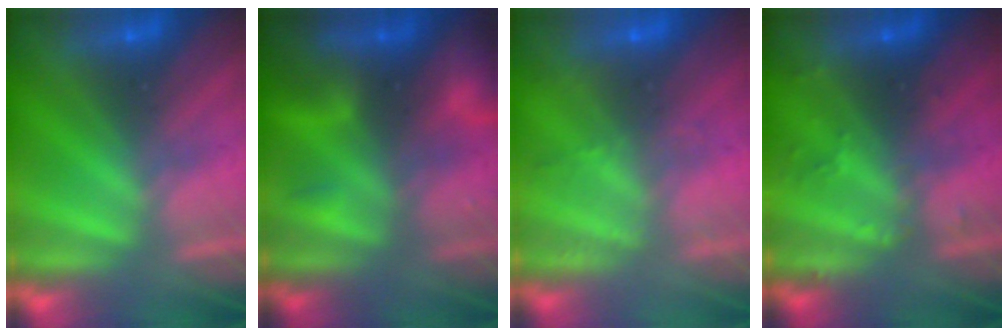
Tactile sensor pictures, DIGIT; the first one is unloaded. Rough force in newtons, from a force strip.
{"total": 6.8}
{"total": 2.0}
{"total": 2.4}